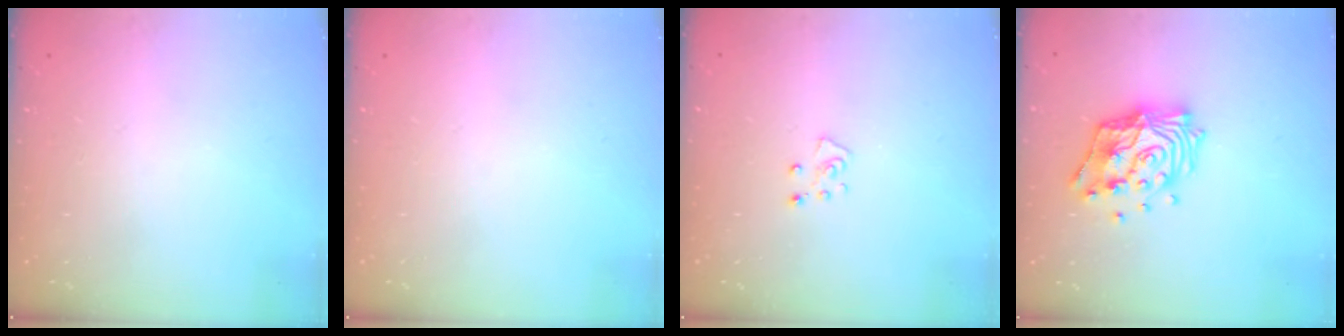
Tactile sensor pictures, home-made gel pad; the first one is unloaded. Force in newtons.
{"total": 0.0}
{"total": 4.7, "press": 4.7, "slide": 0.5}
{"total": 16.3, "press": 16.3, "slide": 1.3}